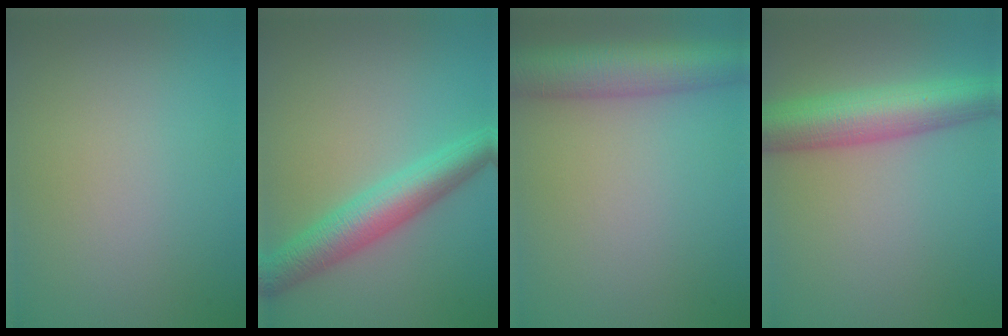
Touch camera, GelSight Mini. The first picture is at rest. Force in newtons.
{"total": 5.2, "press": 5.2, "slide": 0.1}
{"total": 7.1, "press": 7.1, "slide": 0.2}
{"total": 7.1, "press": 7.1, "slide": 0.2}